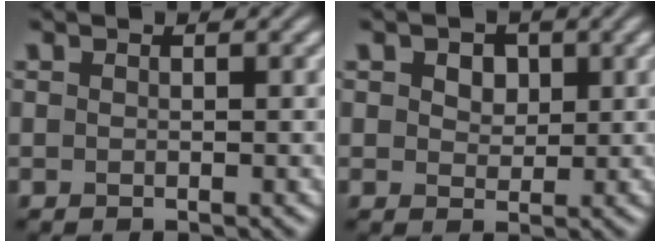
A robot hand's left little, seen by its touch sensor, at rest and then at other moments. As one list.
[{"total": 3.1, "force": [1.3, 2.1, 1.8], "torque": [-0.029, 0.012, 0.008]}]